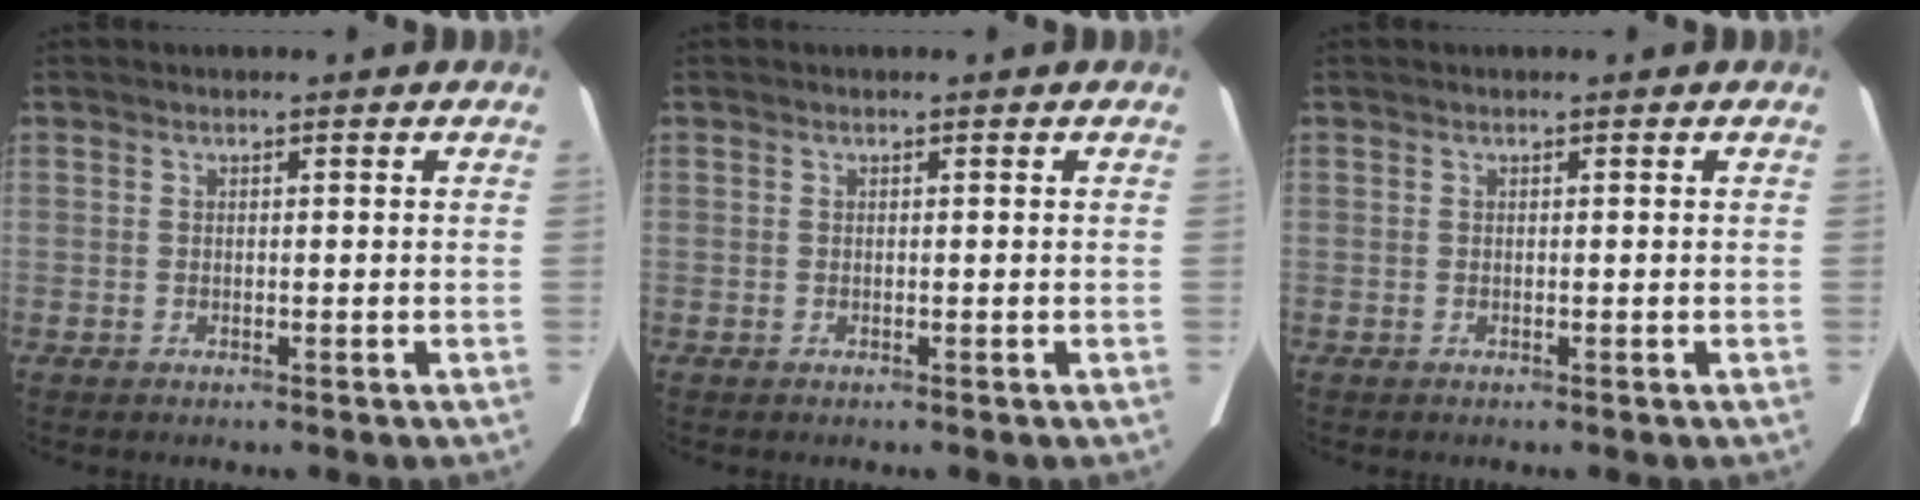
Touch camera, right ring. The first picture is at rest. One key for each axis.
{"total": 0.0}
{"total": 0.0}